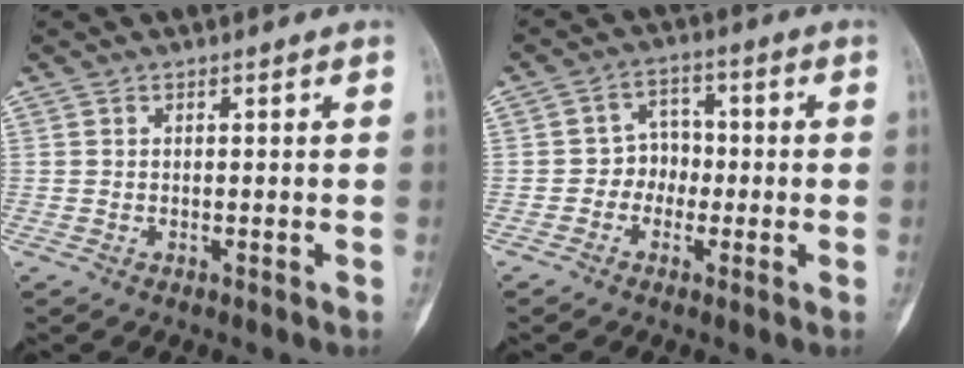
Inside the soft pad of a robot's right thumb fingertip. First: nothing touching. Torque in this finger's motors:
{"motor_torque": [-0.23, 0.31, 0.08, -0.01, -0.08]}